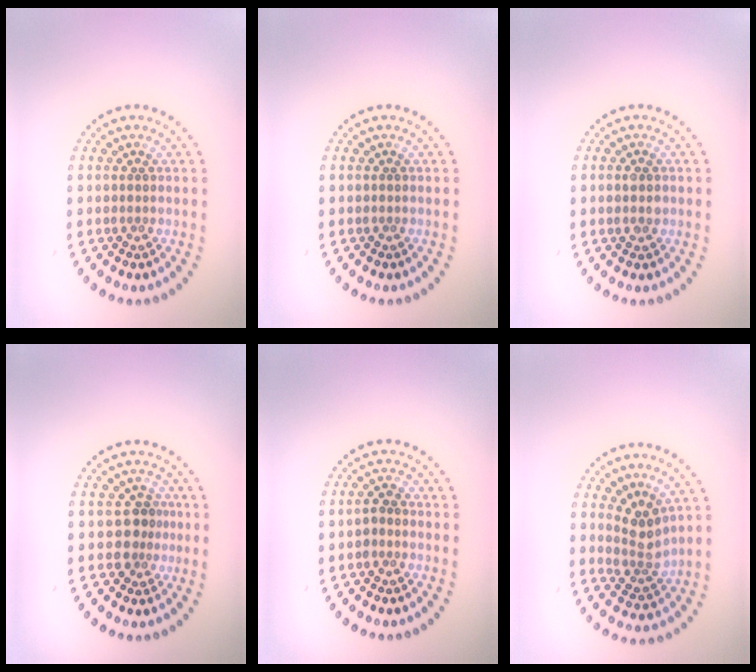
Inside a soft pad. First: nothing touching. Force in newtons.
{"total": 0.0}
{"total": 1.0, "press": 1.0, "slide": 0.2}
{"total": 2.3, "press": 1.8, "slide": 1.5}
{"total": 1.1, "press": 1.0, "slide": 0.5}
{"total": 3.0, "press": 2.3, "slide": 1.9}